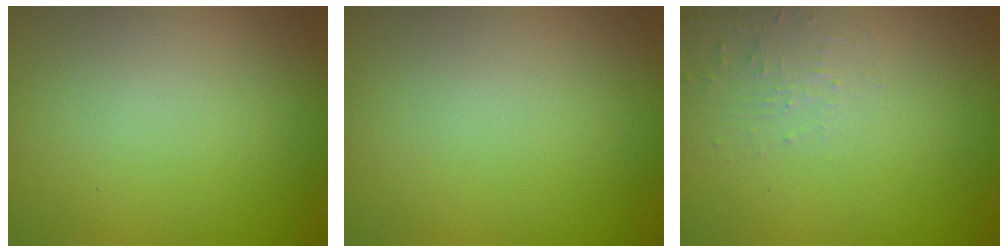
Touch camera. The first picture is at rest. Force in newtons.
{"total": 0.0}
{"total": 1.5, "press": 1.5, "slide": 0.3}